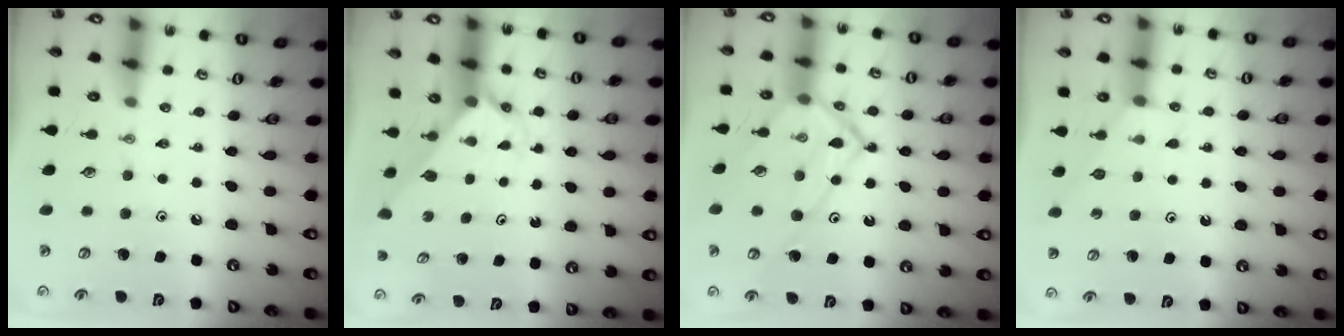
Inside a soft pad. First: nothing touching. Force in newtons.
{"total": 2.1, "press": 2.1, "slide": 0.1}
{"total": 16.9, "press": 16.9, "slide": 1.4}
{"total": 2.7, "press": 2.7, "slide": 0.3}